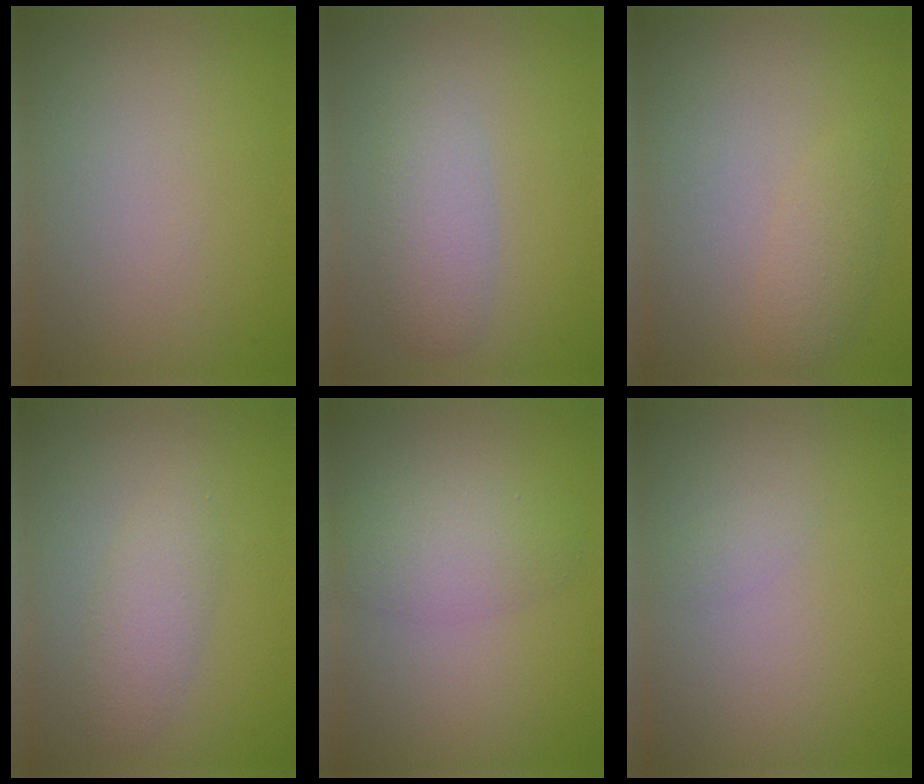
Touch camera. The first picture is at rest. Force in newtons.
{"total": 3.0, "press": 3.0, "slide": 0.1}
{"total": 1.7, "press": 1.7, "slide": 0.1}
{"total": 2.4, "press": 2.4, "slide": 0.1}
{"total": 3.3, "press": 3.3, "slide": 0.2}
{"total": 0.7, "press": 0.7, "slide": 0.1}